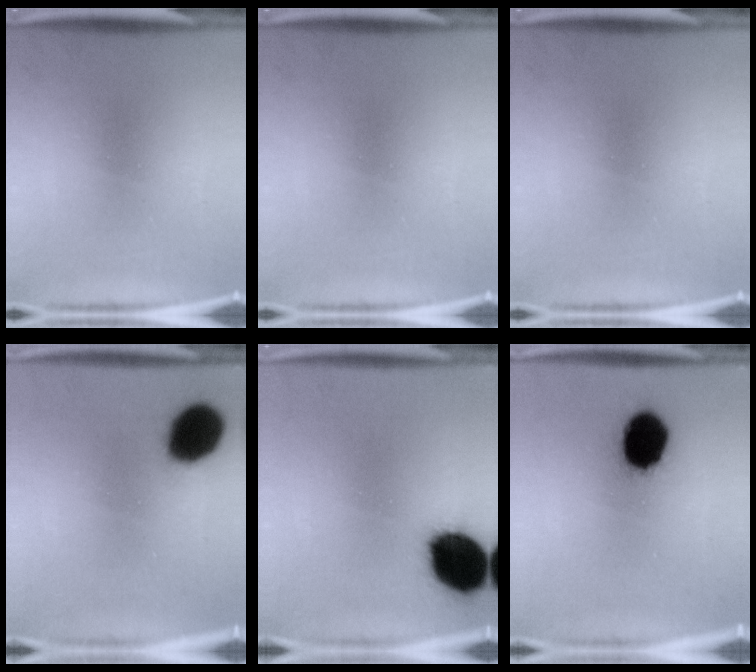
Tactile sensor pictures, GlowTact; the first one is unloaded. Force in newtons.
{"total": 0.0}
{"total": 0.0}
{"total": 15.0}
{"total": 18.2}
{"total": 15.8}